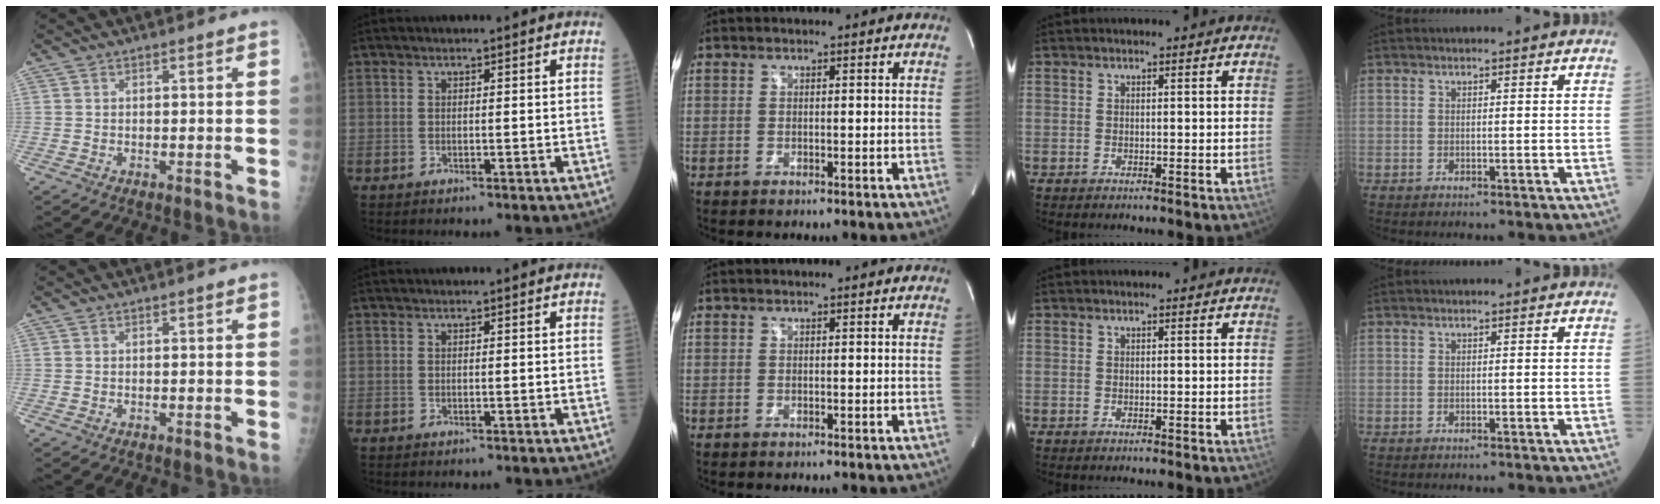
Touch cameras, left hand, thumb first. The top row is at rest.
{}